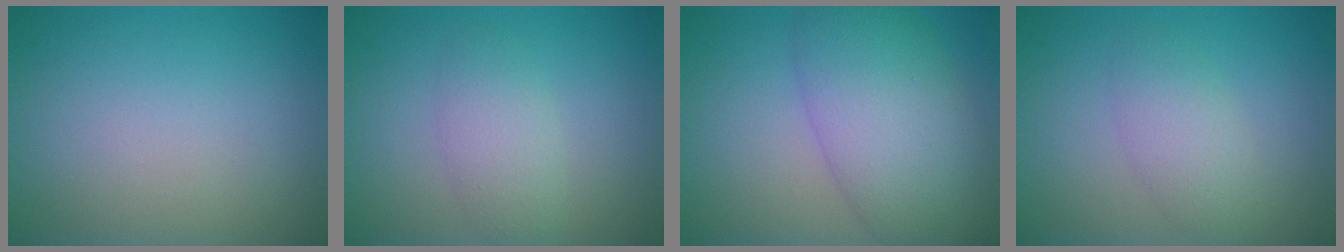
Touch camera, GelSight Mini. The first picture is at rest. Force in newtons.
{"total": 2.7, "press": 2.7, "slide": 0.1}
{"total": 8.1, "press": 8.1, "slide": 0.2}
{"total": 2.7, "press": 2.7, "slide": 0.1}